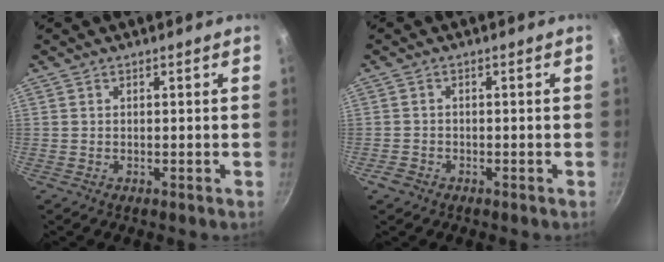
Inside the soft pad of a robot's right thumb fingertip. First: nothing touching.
{"total": 1.8, "force": [-1.2, 1.3, 0.6], "torque": [-0.011, 0.003, -0.022]}